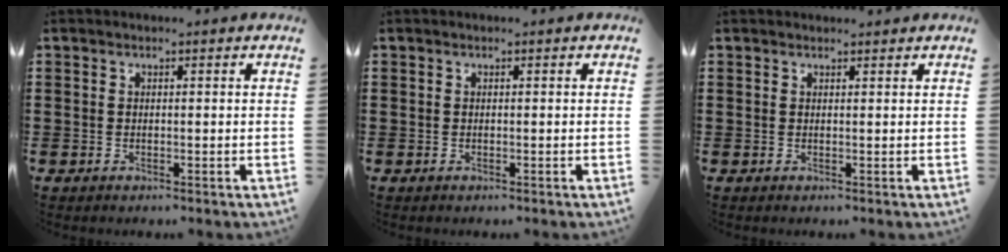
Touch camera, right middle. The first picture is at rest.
{"total": 0.0}
{"total": 0.7, "force": [0.7, 0.0, 0.1], "torque": [-0.003, 0.000, 0.014]}